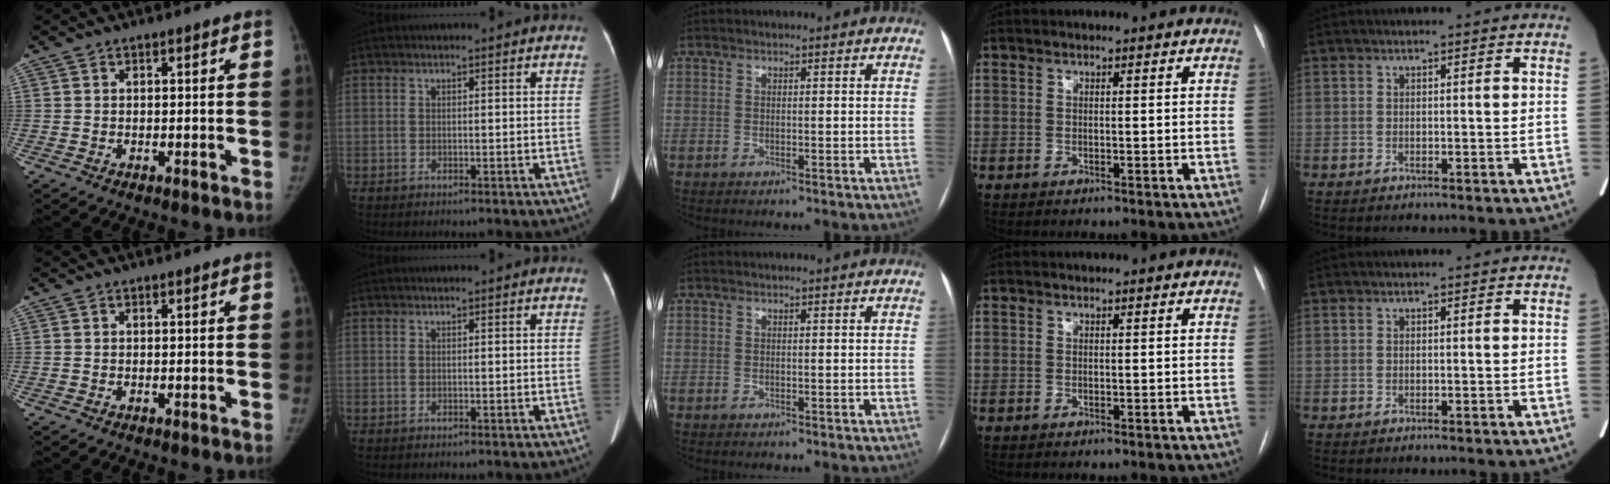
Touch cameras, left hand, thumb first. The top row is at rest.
{}